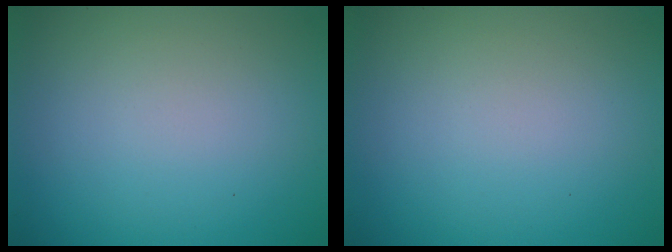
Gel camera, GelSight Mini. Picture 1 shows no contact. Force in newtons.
{"total": 0.0}